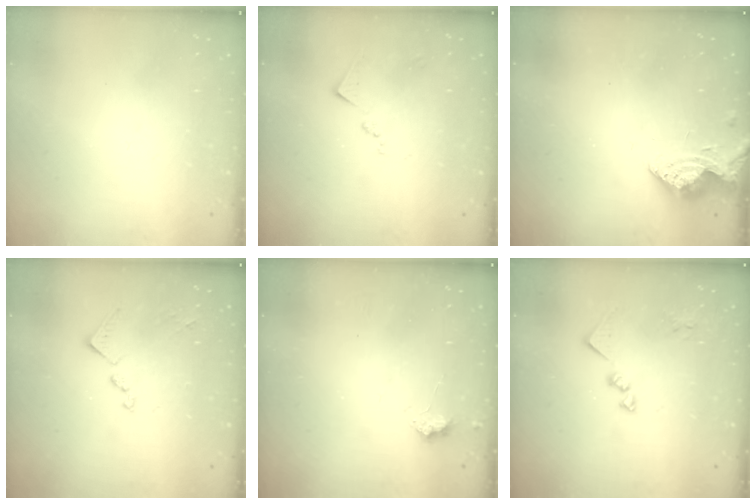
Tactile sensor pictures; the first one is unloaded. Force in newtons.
{"total": 8.9, "press": 8.9, "slide": 0.4}
{"total": 8.3, "press": 8.3, "slide": 0.4}
{"total": 9.7, "press": 9.7, "slide": 0.6}
{"total": 3.2, "press": 3.1, "slide": 0.4}
{"total": 10.9, "press": 10.9, "slide": 0.1}